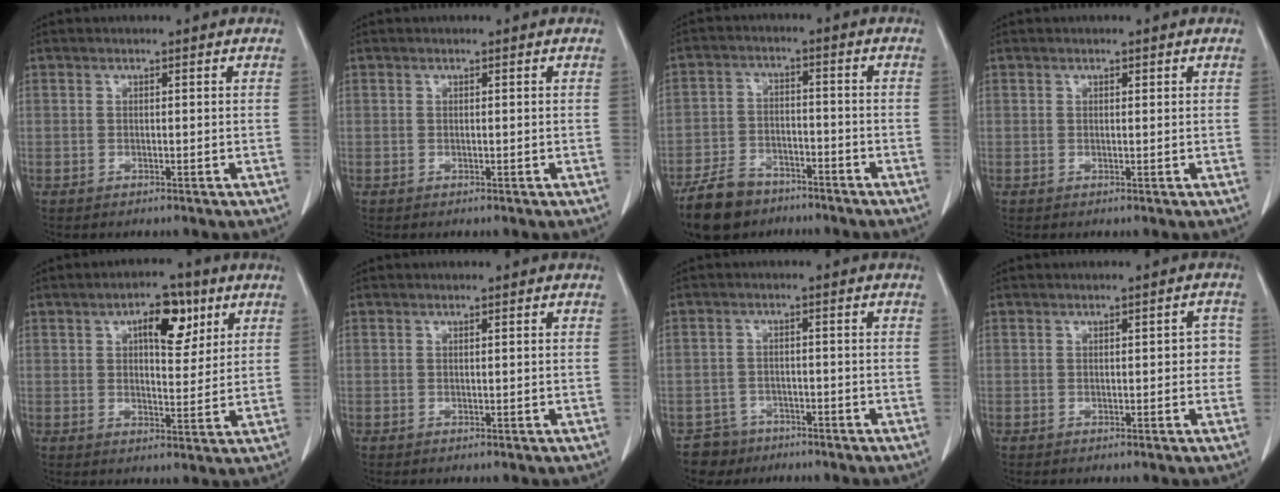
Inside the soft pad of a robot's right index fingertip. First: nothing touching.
{"total": 0.0}
{"total": 8.6, "force": [-6.6, 4.5, 3.2], "torque": [-0.070, -0.006, -0.116]}
{"total": 0.0}
{"total": 7.6, "force": [3.6, 3.2, 5.9], "torque": [-0.086, 0.009, 0.052]}
{"total": 0.0}
{"total": 4.3, "force": [-3.0, 3.0, -0.7], "torque": [0.017, 0.009, -0.050]}
{"total": 2.3, "force": [-0.1, 1.2, 2.0], "torque": [-0.014, 0.015, -0.002]}